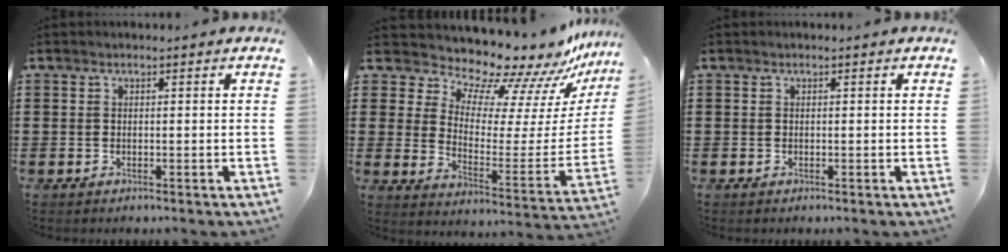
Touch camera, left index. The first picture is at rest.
{"total": 9.1, "force": [8.5, 2.6, 1.9], "torque": [-0.057, -0.095, 0.139]}
{"total": 0.0}